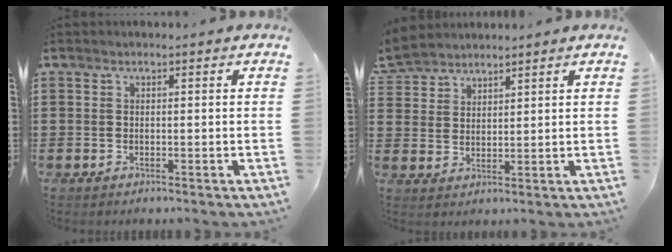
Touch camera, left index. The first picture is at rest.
{"total": 3.6, "force": [3.3, 1.3, -0.4], "torque": [-0.009, -0.009, 0.063]}